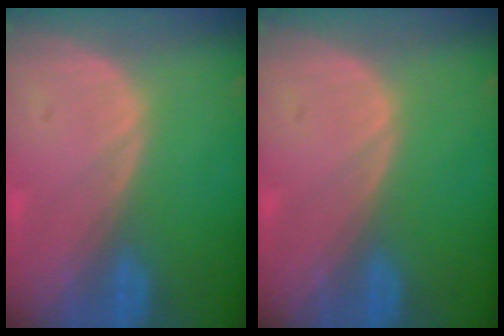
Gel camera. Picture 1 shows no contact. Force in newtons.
{"total": 0.0}